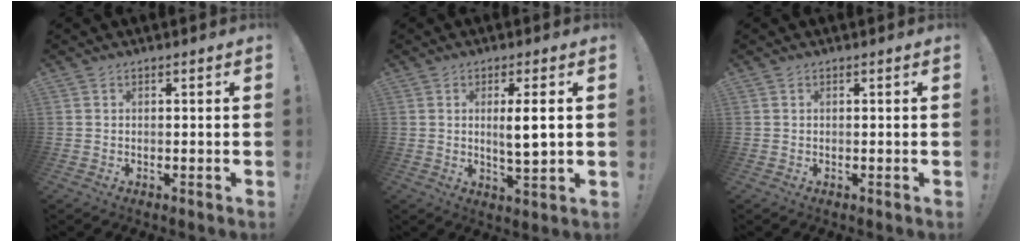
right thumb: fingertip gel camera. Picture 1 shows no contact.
{"total": 5.9, "force": [1.1, 0.6, 5.8], "torque": [-0.084, -0.012, 0.011]}
{"total": 0.0}